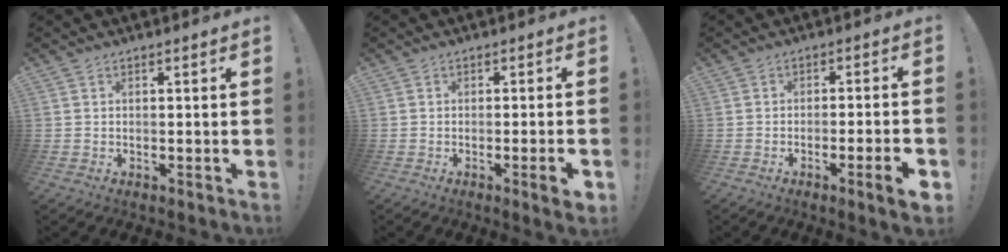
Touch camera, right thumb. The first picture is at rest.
{"total": 4.6, "force": [-1.7, 0.1, 4.3], "torque": [-0.072, 0.001, -0.023]}
{"total": 6.9, "force": [-3.1, 0.3, 6.1], "torque": [-0.098, 0.009, -0.045]}